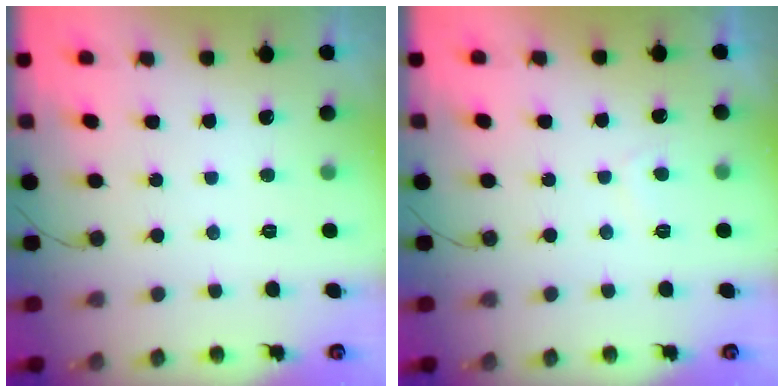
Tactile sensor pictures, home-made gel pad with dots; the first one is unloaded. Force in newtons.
{"total": 2.8, "press": 2.7, "slide": 0.6}